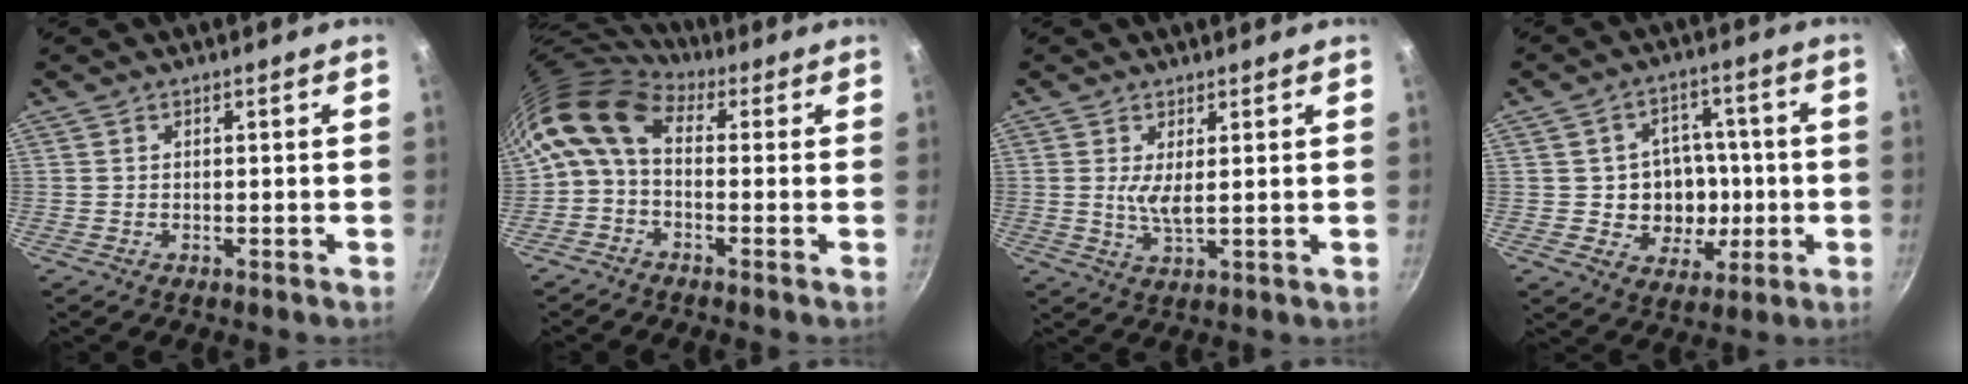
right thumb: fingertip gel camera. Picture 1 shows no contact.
{"total": 9.4, "force": [1.0, 5.9, 7.2], "torque": [-0.141, 0.029, -0.001]}
{"total": 3.7, "force": [0.8, 0.8, 3.5], "torque": [-0.073, -0.015, 0.018]}
{"total": 11.1, "force": [-0.9, 9.9, 4.9], "torque": [-0.025, 0.010, -0.007]}